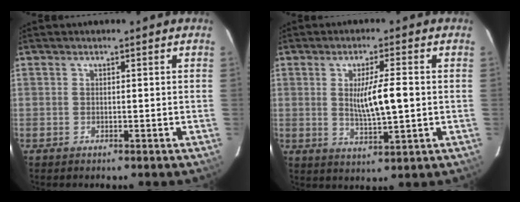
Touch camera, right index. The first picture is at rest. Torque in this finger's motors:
{"motor_torque": [0.60, 0.38, 0.24, 0.09]}